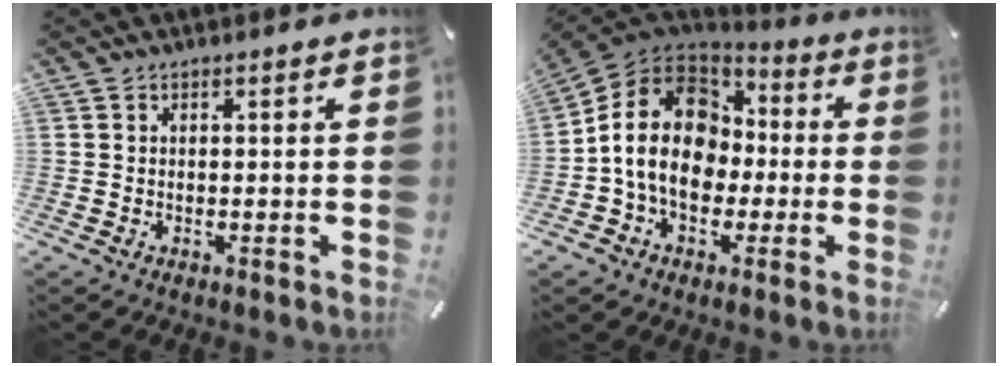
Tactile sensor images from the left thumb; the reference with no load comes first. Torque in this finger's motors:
{"motor_torque": [2.09, 2.92, 1.48, -0.75, 0.77]}